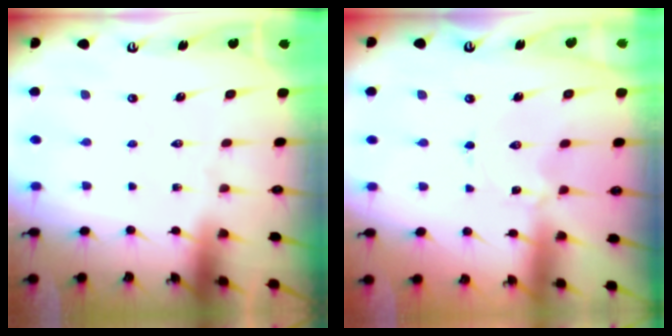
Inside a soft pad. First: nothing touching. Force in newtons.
{"total": 1.2, "press": 1.2, "slide": 0.2}